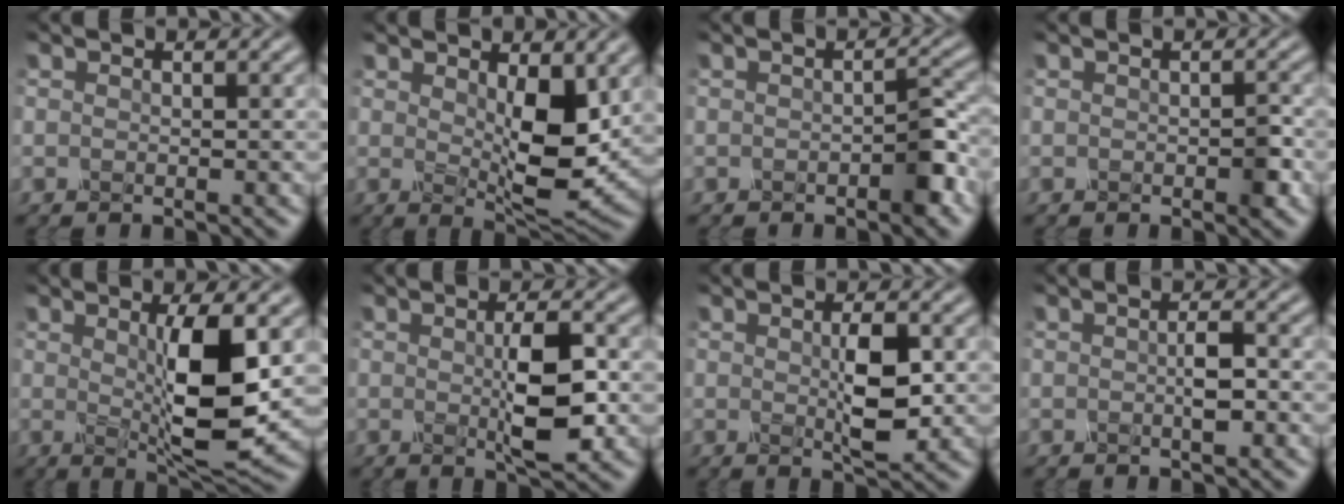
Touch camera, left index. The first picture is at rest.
{"total": 6.3, "force": [0.7, 2.3, 5.8], "torque": [-0.100, -0.005, 0.021]}
{"total": 2.7, "force": [-1.5, 0.5, 2.2], "torque": [-0.035, 0.006, -0.026]}
{"total": 1.7, "force": [-0.8, 0.5, 1.4], "torque": [-0.023, 0.005, -0.012]}
{"total": 7.0, "force": [0.6, 1.3, 6.9], "torque": [-0.112, -0.009, 0.020]}
{"total": 4.5, "force": [0.0, 0.9, 4.5], "torque": [-0.083, 0.002, 0.003]}
{"total": 3.5, "force": [0.3, 0.7, 3.5], "torque": [-0.071, 0.002, 0.010]}
{"total": 1.5, "force": [-0.1, 0.0, 1.5], "torque": [-0.029, 0.008, -0.001]}